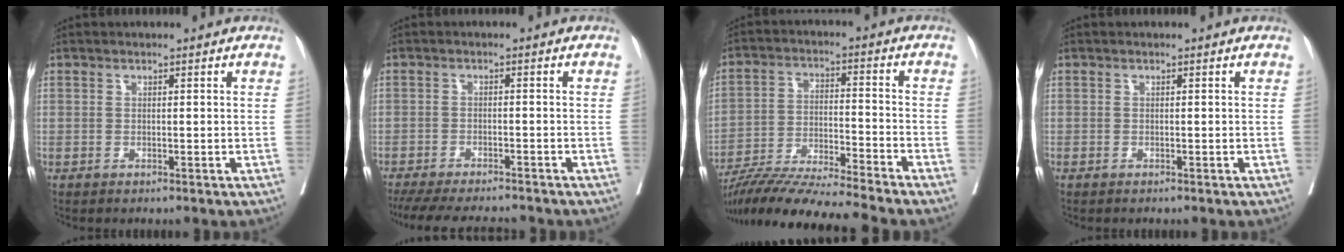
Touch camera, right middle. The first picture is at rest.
{"total": 12.8, "force": [-11.4, 2.3, 5.2], "torque": [-0.091, -0.013, -0.159]}
{"total": 15.7, "force": [-13.9, -2.0, 7.0], "torque": [-0.118, -0.021, -0.240]}
{"total": 0.0}